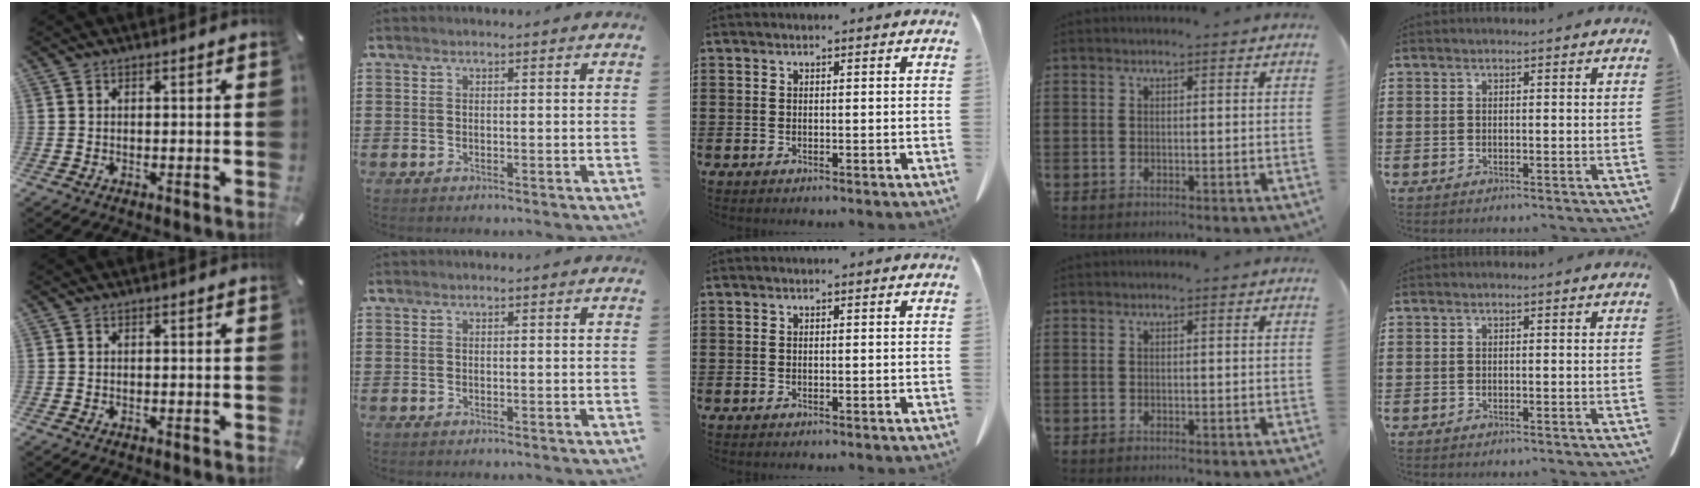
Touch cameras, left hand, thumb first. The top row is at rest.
{}